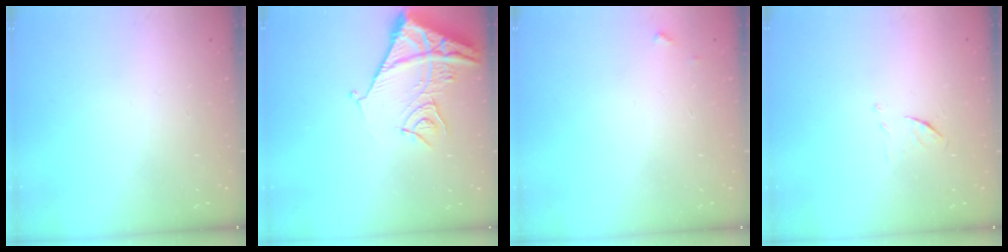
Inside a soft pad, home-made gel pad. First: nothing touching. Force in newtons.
{"total": 12.8, "press": 12.7, "slide": 1.6}
{"total": 3.6, "press": 3.6, "slide": 0.2}
{"total": 6.3, "press": 6.3, "slide": 0.6}